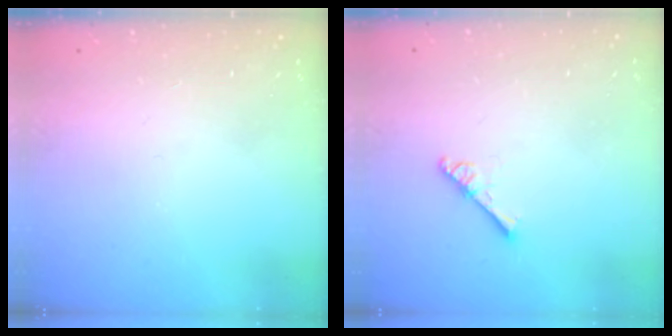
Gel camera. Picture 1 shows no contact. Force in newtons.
{"total": 2.5, "press": 2.5, "slide": 0.3}